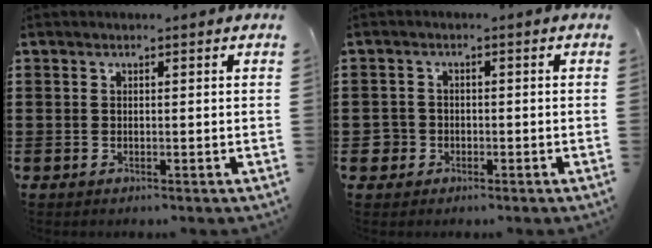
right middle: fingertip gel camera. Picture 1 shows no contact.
{"total": 2.6, "force": [-0.9, 2.4, 0.2], "torque": [-0.021, 0.001, -0.026]}